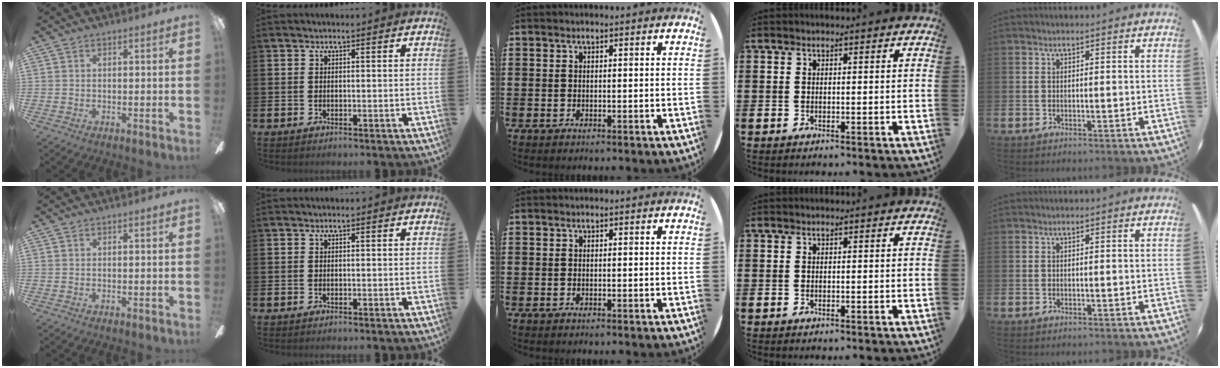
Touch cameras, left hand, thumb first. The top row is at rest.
{}